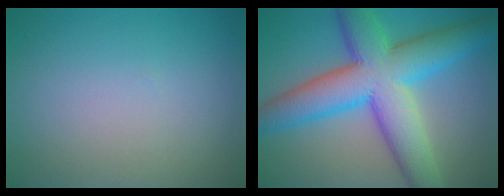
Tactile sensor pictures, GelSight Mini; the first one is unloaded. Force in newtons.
{"total": 11.5, "press": 11.5, "slide": 0.1}